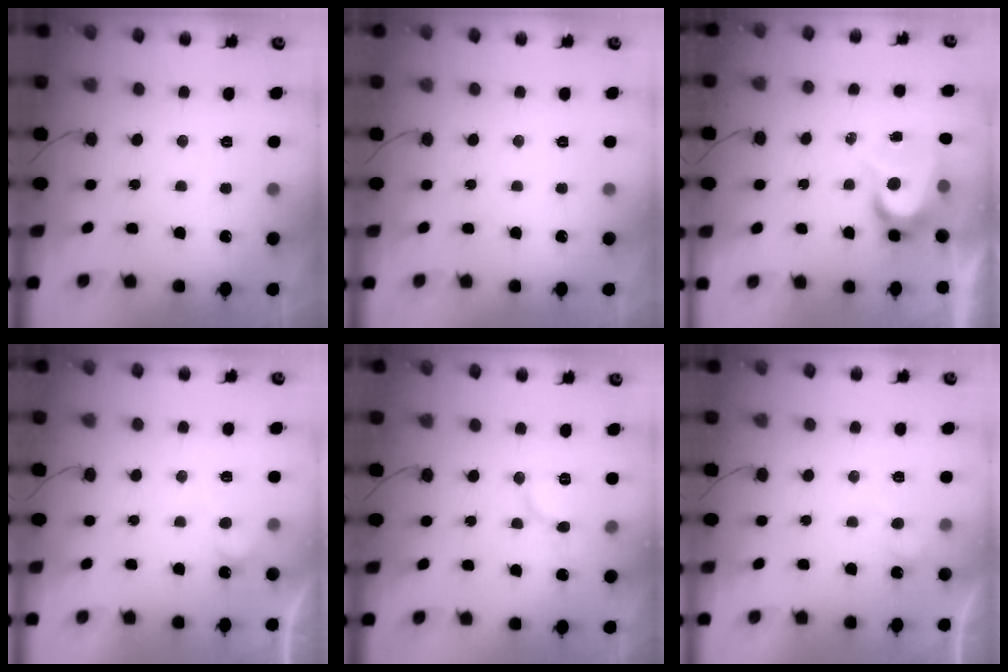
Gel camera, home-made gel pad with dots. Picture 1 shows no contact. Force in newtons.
{"total": 0.0}
{"total": 7.5, "press": 7.5, "slide": 0.7}
{"total": 4.3, "press": 4.2, "slide": 0.5}
{"total": 8.8, "press": 8.7, "slide": 0.7}
{"total": 5.9, "press": 5.9, "slide": 0.5}